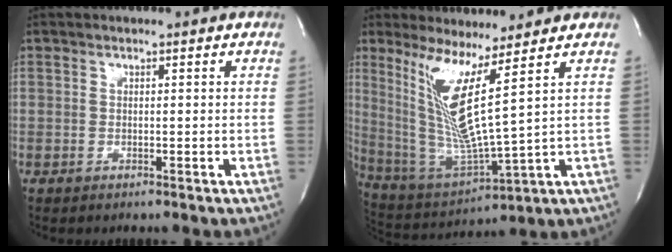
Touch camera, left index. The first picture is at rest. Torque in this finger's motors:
{"motor_torque": [0.32, -0.24, 0.30, 0.12]}